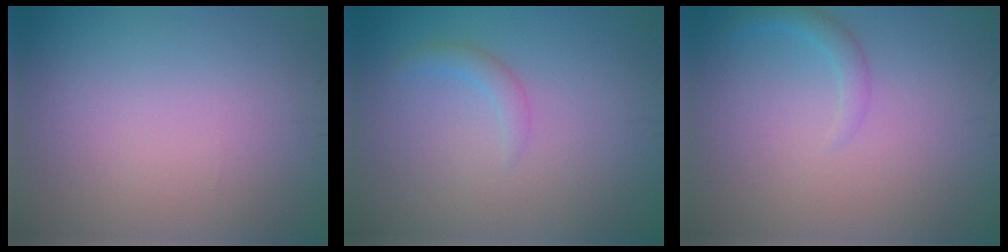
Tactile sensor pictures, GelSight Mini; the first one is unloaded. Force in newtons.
{"total": 1.2, "press": 1.2, "slide": 0.1}
{"total": 1.4, "press": 1.4, "slide": 0.1}